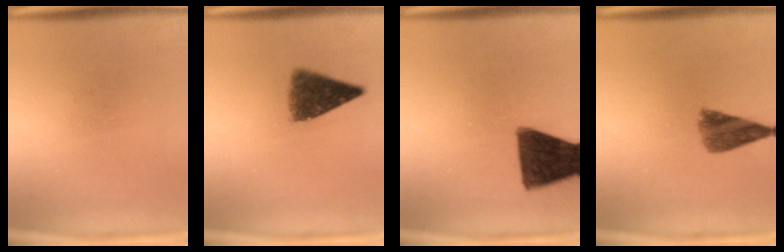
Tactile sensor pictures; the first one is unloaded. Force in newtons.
{"total": 7.2}
{"total": 14.2}
{"total": 5.9}